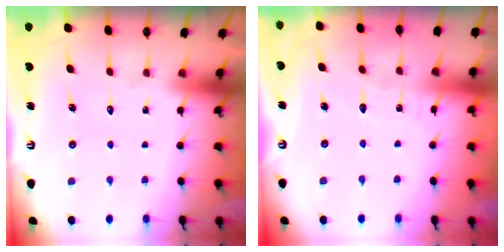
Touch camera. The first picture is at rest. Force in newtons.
{"total": 3.9, "press": 3.9, "slide": 0.2}